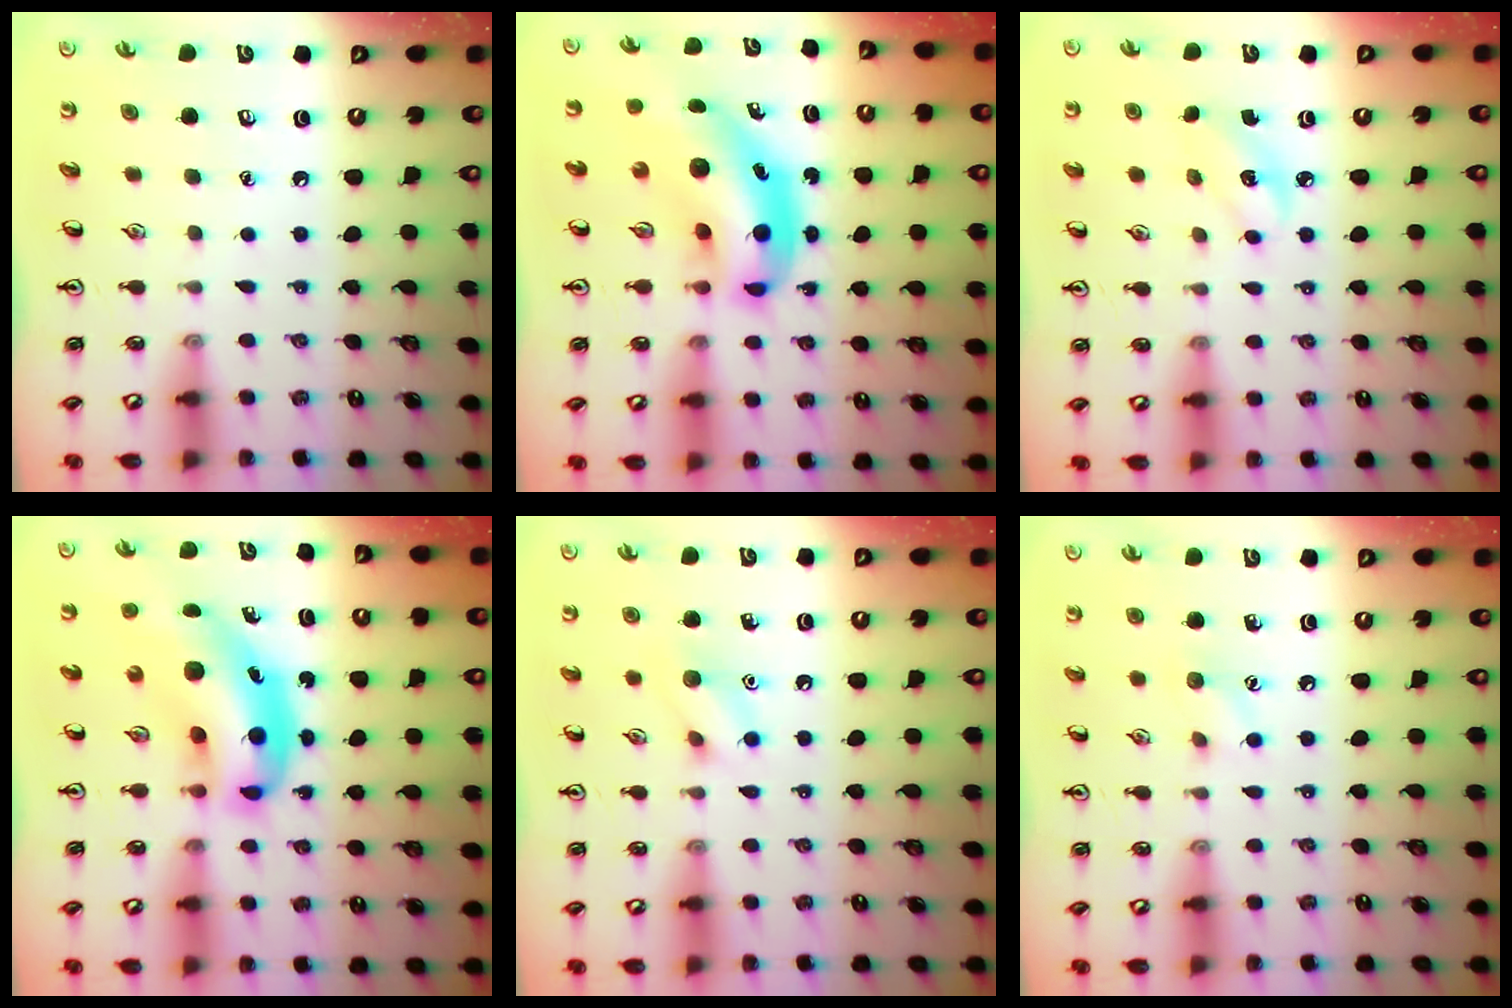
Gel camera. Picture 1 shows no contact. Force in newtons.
{"total": 11.7, "press": 11.2, "slide": 3.4}
{"total": 2.8, "press": 2.7, "slide": 0.8}
{"total": 12.8, "press": 12.3, "slide": 3.8}
{"total": 8.3, "press": 8.3, "slide": 0.5}
{"total": 5.9, "press": 5.7, "slide": 1.6}